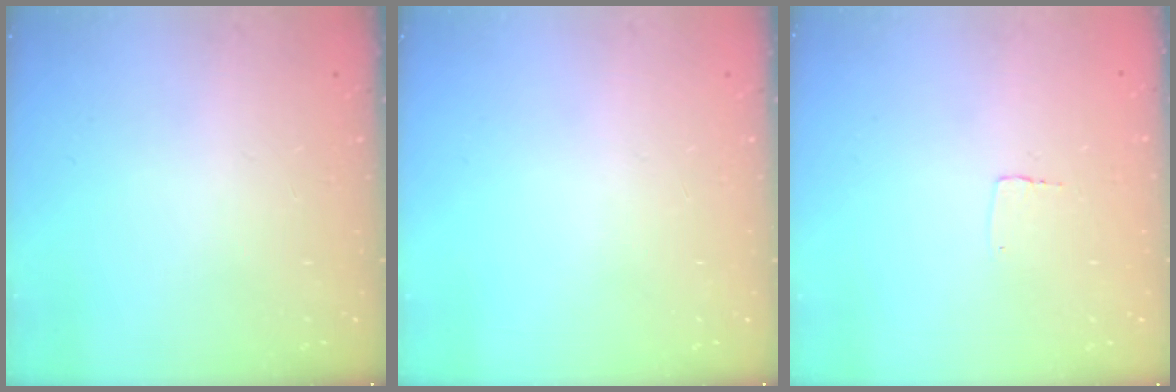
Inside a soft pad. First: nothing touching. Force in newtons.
{"total": 0.0}
{"total": 2.3, "press": 2.3, "slide": 0.1}